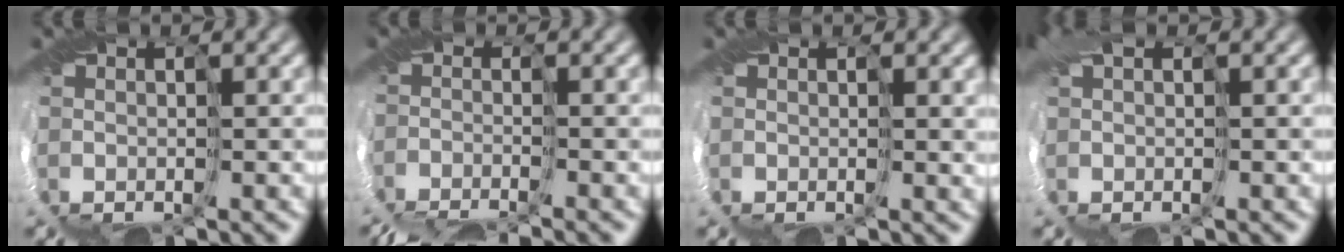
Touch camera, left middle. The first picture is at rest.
{"total": 7.3, "force": [-7.3, -0.4, 0.4], "torque": [-0.024, -0.032, -0.099]}
{"total": 1.0, "force": [0.4, 0.2, 0.9], "torque": [-0.017, -0.003, 0.010]}
{"total": 0.8, "force": [0.3, 0.1, 0.7], "torque": [-0.042, 0.002, 0.024]}